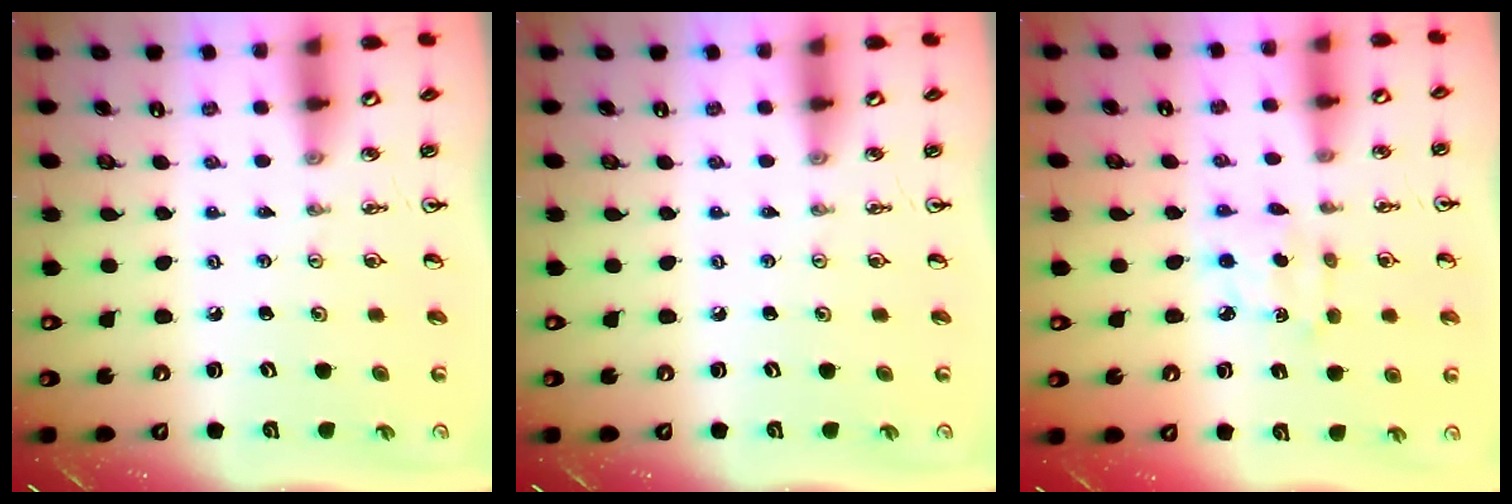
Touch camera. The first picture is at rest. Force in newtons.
{"total": 0.0}
{"total": 2.8, "press": 2.8, "slide": 0.4}